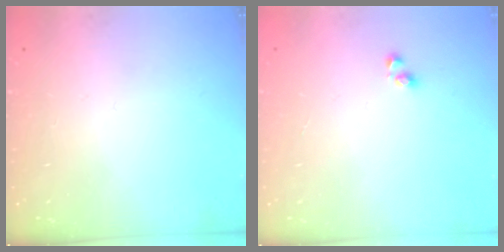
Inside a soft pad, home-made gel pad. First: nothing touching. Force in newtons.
{"total": 2.9, "press": 2.9, "slide": 0.2}